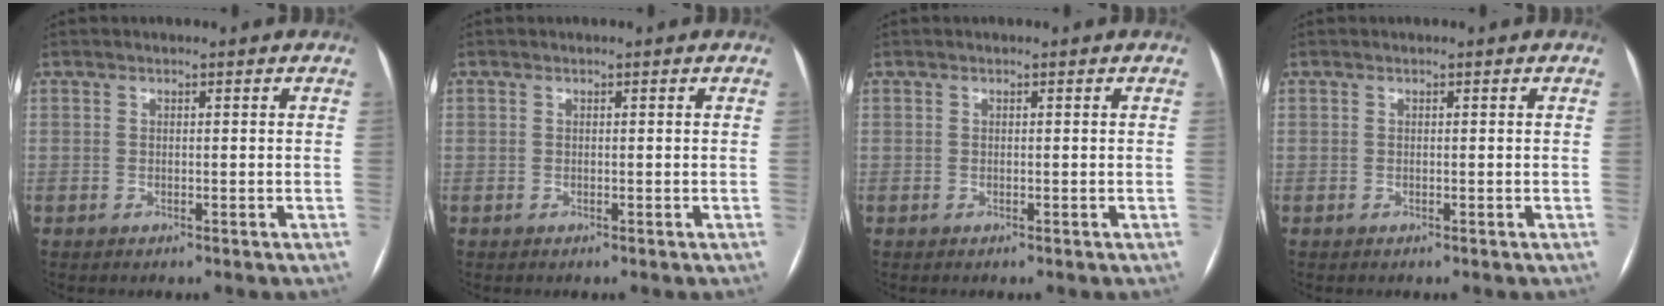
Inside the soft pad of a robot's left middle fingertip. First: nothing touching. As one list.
[{"total": 0.0}, {"total": 0.0}, {"total": 0.0}]